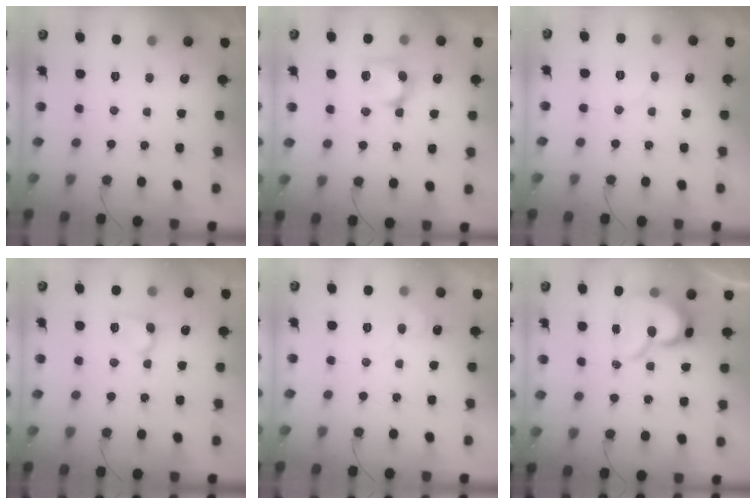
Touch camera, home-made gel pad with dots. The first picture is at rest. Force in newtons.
{"total": 10.4, "press": 10.4, "slide": 0.4}
{"total": 5.2, "press": 5.2, "slide": 0.5}
{"total": 5.1, "press": 5.1, "slide": 0.6}
{"total": 4.4, "press": 4.4, "slide": 0.4}
{"total": 13.4, "press": 13.4, "slide": 1.3}